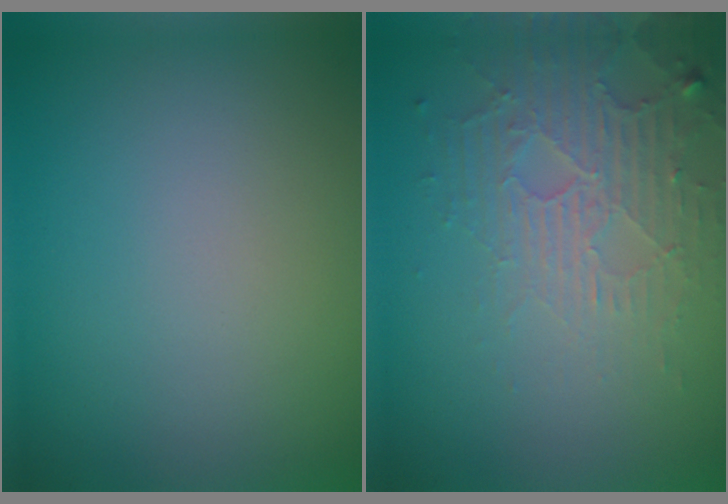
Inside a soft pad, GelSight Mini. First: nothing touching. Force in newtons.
{"total": 5.2, "press": 3.3, "slide": 4.1}